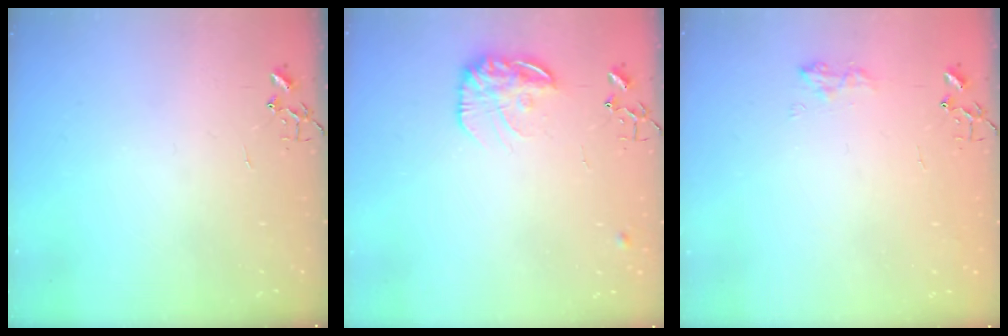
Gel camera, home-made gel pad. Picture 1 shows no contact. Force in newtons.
{"total": 14.1, "press": 14.1, "slide": 0.9}
{"total": 8.4, "press": 8.3, "slide": 0.6}